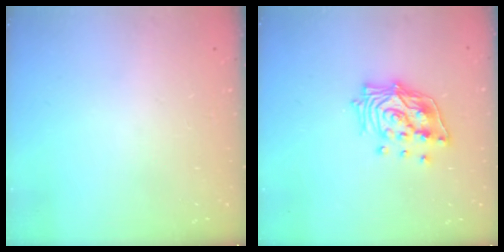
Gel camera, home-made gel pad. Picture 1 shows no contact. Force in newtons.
{"total": 15.1, "press": 15.0, "slide": 2.0}